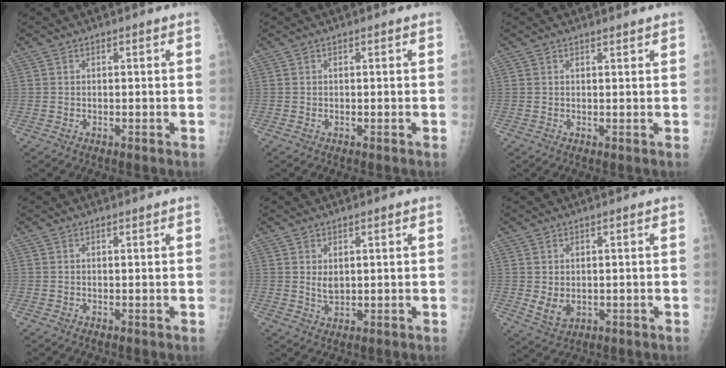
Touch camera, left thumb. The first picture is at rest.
{"total": 0.0}
{"total": 0.9, "force": [0.9, 0.1, 0.4], "torque": [-0.004, -0.007, 0.014]}
{"total": 0.5, "force": [0.5, 0.0, 0.2], "torque": [-0.006, -0.004, 0.008]}
{"total": 3.1, "force": [1.3, 1.5, 2.4], "torque": [-0.036, -0.015, 0.027]}
{"total": 4.3, "force": [0.4, 2.9, 3.2], "torque": [-0.046, -0.012, 0.019]}